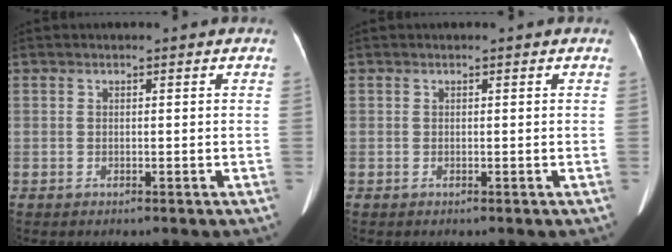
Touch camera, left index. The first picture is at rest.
{"total": 0.0}